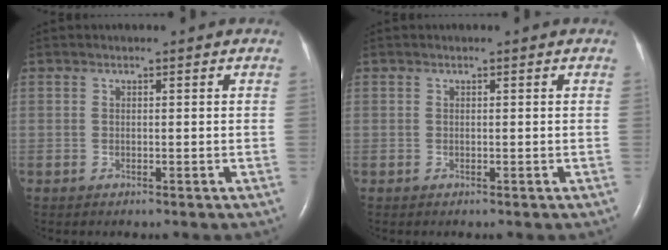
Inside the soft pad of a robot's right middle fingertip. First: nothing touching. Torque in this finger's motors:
{"motor_torque": [0.00, 0.00, 0.00, 0.01]}